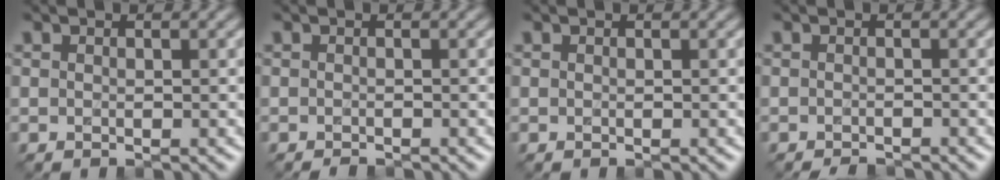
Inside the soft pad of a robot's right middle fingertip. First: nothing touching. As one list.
[{"total": 0.7, "force": [-0.7, 0.0, 0.1], "torque": [-0.004, -0.006, -0.013]}, {"total": 0.0}, {"total": 1.3, "force": [-1.2, 0.1, 0.2], "torque": [-0.001, -0.008, -0.021]}]